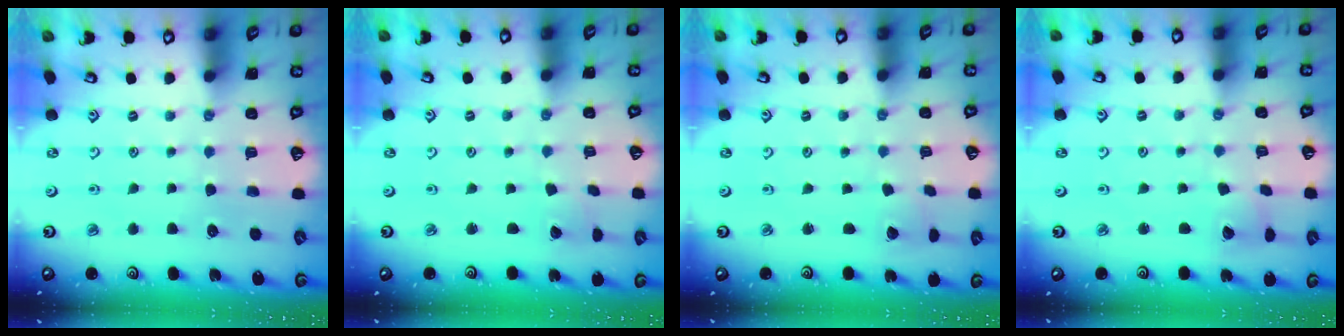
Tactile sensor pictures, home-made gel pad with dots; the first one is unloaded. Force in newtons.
{"total": 2.0, "press": 2.0, "slide": 0.2}
{"total": 1.8, "press": 1.8, "slide": 0.2}
{"total": 3.7, "press": 3.7, "slide": 0.5}